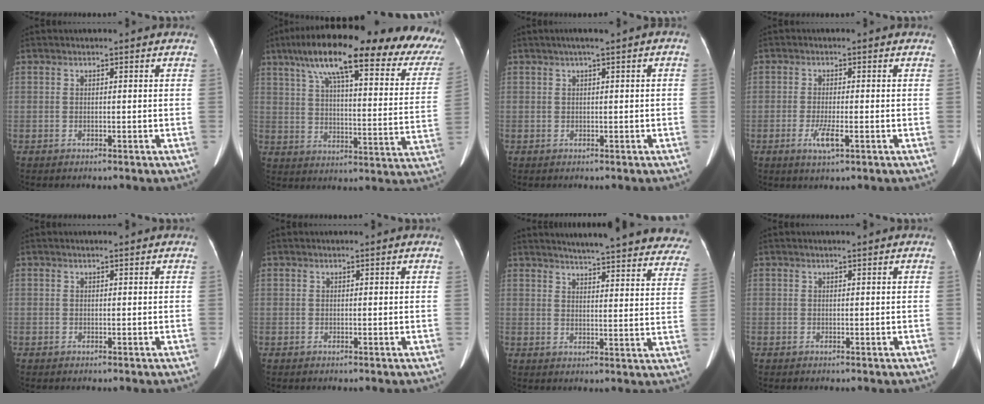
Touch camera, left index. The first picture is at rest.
{"total": 31.5, "force": [23.0, 5.8, 20.7], "torque": [-0.260, 0.014, 0.296]}
{"total": 1.8, "force": [0.5, 0.2, 1.7], "torque": [-0.025, 0.017, 0.008]}
{"total": 3.2, "force": [-1.3, 0.5, 2.9], "torque": [-0.061, -0.007, -0.022]}
{"total": 0.0}
{"total": 0.0}
{"total": 27.2, "force": [24.9, 3.8, 10.5], "torque": [-0.142, -0.065, 0.281]}
{"total": 0.0}